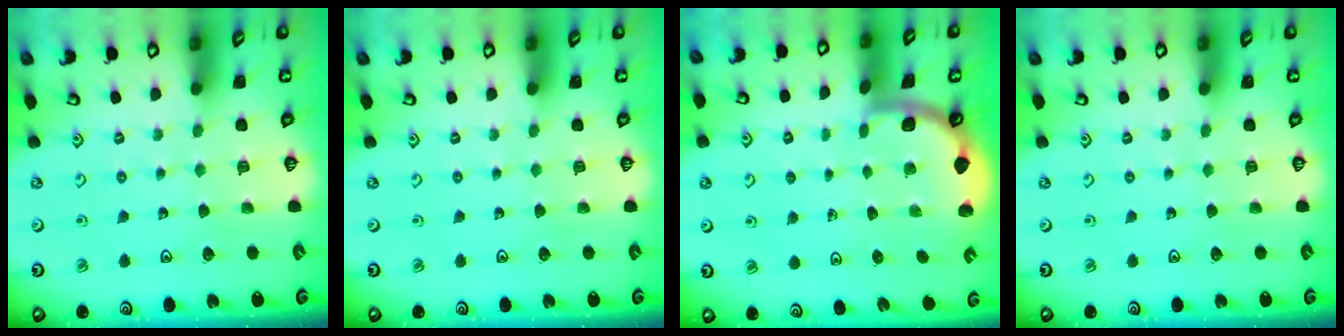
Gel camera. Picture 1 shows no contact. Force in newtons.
{"total": 0.0}
{"total": 1.7, "press": 1.7, "slide": 0.1}
{"total": 0.0}